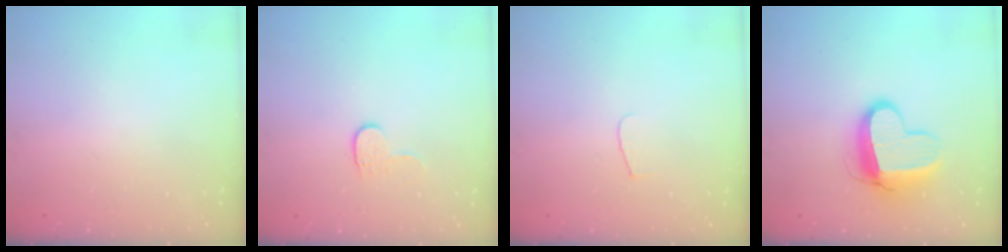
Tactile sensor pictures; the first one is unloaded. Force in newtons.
{"total": 4.6, "press": 4.6, "slide": 0.5}
{"total": 4.3, "press": 4.2, "slide": 0.4}
{"total": 12.4, "press": 12.3, "slide": 1.3}